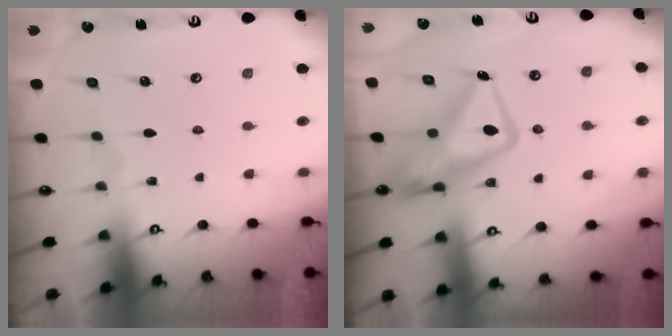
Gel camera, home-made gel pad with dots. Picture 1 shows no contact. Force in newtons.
{"total": 15.2, "press": 15.1, "slide": 1.6}